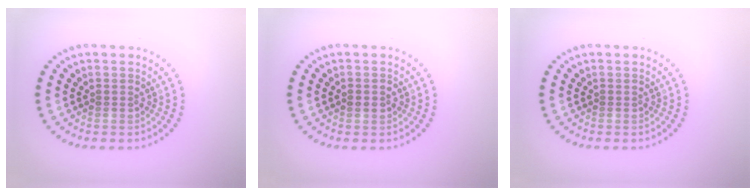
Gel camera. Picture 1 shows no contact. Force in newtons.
{"total": 1.3, "press": 1.3, "slide": 0.2}
{"total": 0.0}